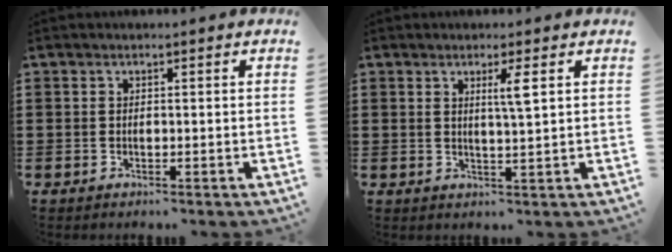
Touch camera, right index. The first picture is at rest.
{"total": 2.9, "force": [1.1, 0.0, 2.7], "torque": [-0.055, -0.003, 0.016]}